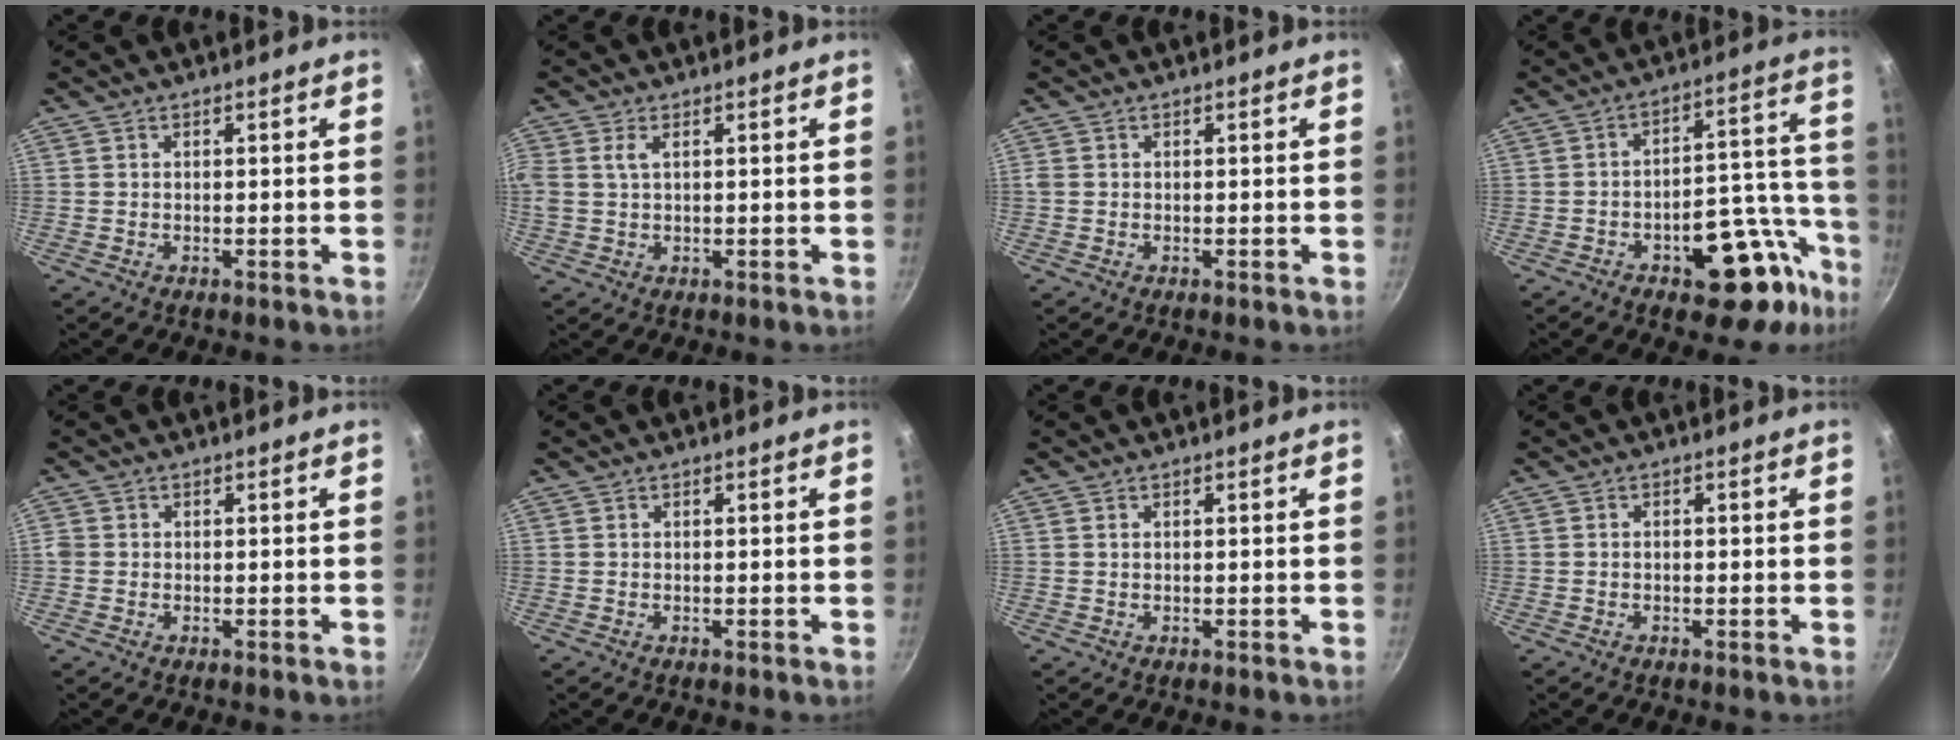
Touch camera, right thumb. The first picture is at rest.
{"total": 3.4, "force": [1.1, 1.9, 2.6], "torque": [-0.075, 0.010, 0.025]}
{"total": 0.9, "force": [0.0, 0.7, 0.5], "torque": [-0.013, 0.001, 0.001]}
{"total": 16.1, "force": [-8.6, 7.2, 11.5], "torque": [-0.102, 0.085, -0.113]}
{"total": 1.6, "force": [-0.1, 1.5, 0.7], "torque": [-0.008, 0.003, -0.003]}
{"total": 0.0}
{"total": 0.0}
{"total": 0.7, "force": [-0.1, 0.4, 0.5], "torque": [-0.007, 0.003, -0.004]}